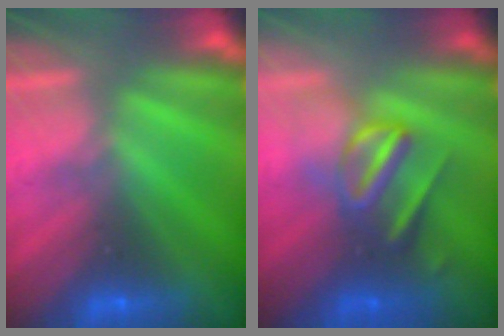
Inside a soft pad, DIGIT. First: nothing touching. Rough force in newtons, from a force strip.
{"total": 2.9}